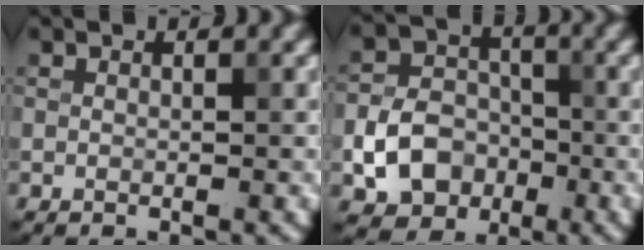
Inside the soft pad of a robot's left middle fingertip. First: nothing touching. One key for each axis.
{"total": 5.6, "fx": -1.9, "fy": 4.5, "fz": 2.7, "tx": -0.045, "ty": -0.002, "tz": -0.035}